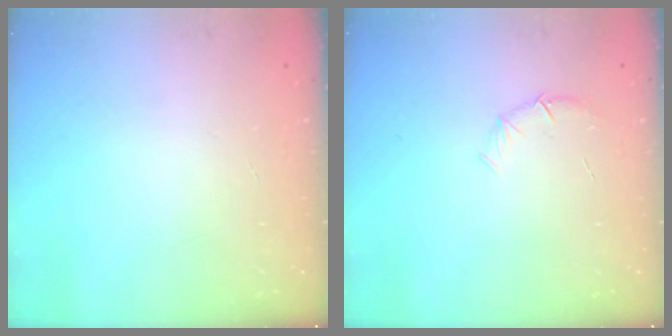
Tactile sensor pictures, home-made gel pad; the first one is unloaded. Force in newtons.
{"total": 6.7, "press": 6.5, "slide": 1.6}